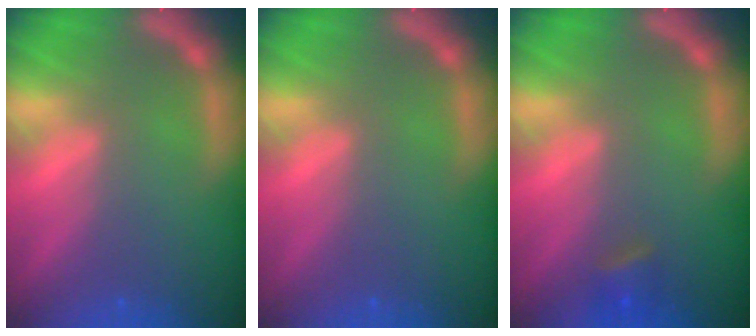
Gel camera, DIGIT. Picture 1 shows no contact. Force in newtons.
{"total": 0.0}
{"total": 1.9}